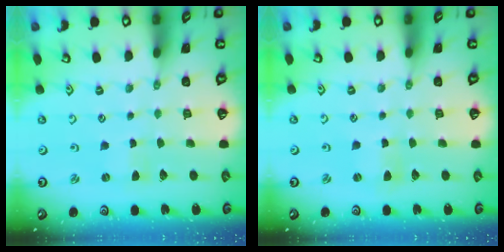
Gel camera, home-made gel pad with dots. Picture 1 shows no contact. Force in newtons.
{"total": 1.1, "press": 1.1, "slide": 0.1}